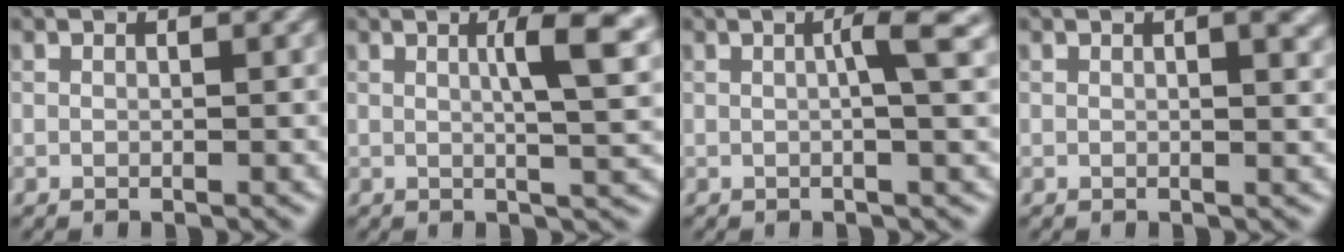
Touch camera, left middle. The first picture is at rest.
{"total": 5.8, "force": [1.5, 1.2, 5.4], "torque": [-0.066, 0.007, 0.021]}
{"total": 3.4, "force": [0.4, 0.5, 3.3], "torque": [-0.046, 0.007, 0.001]}
{"total": 2.5, "force": [0.9, 0.8, 2.2], "torque": [-0.018, 0.003, 0.012]}